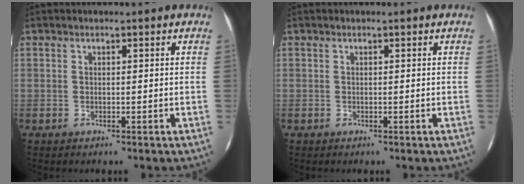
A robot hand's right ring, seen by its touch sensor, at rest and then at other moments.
{"total": 0.0}